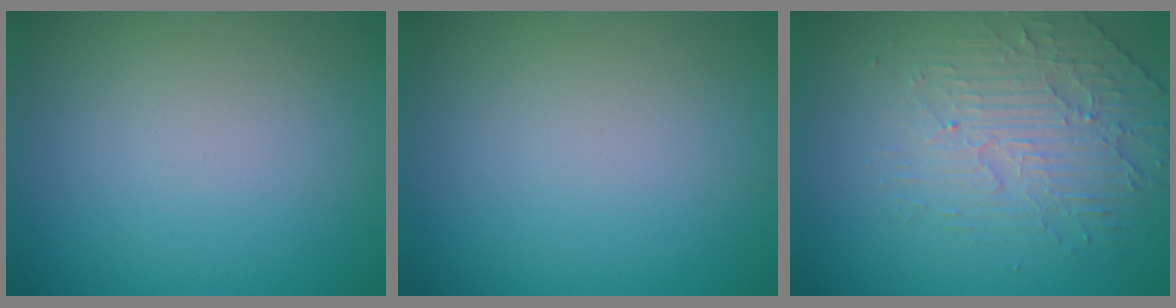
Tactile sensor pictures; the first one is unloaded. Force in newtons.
{"total": 0.0}
{"total": 4.6, "press": 3.2, "slide": 3.2}